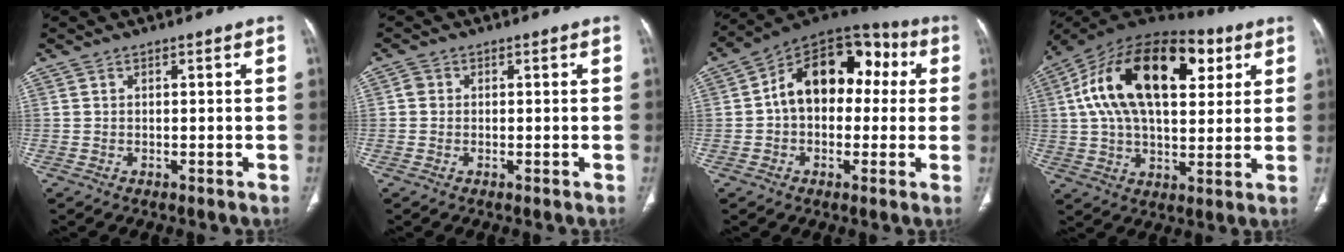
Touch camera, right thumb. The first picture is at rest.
{"total": 1.4, "force": [0.1, 1.3, 0.5], "torque": [-0.004, 0.003, 0.000]}
{"total": 17.6, "force": [2.2, 11.8, 12.8], "torque": [-0.147, 0.050, 0.021]}
{"total": 26.5, "force": [8.2, 14.3, 20.8], "torque": [-0.356, 0.023, 0.130]}